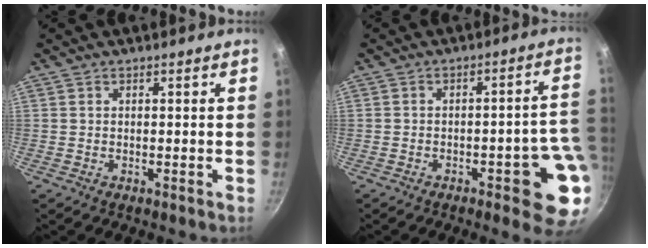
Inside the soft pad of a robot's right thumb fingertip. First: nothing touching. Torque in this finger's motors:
{"motor_torque": [2.00, 1.95, 1.23, -1.34, 0.07]}